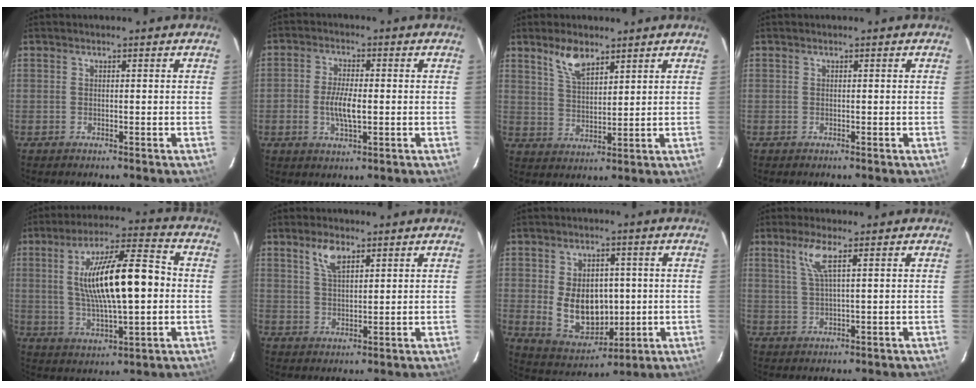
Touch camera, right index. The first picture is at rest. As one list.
[{"total": 5.9, "force": [-0.9, 2.4, 5.3], "torque": [-0.109, 0.002, -0.018]}, {"total": 6.4, "force": [4.5, 2.6, 3.7], "torque": [-0.065, 0.001, 0.090]}, {"total": 0.0}, {"total": 17.3, "force": [1.0, 4.5, 16.7], "torque": [-0.293, 0.012, 0.025]}, {"total": 4.9, "force": [3.0, 2.0, 3.3], "torque": [-0.062, 0.006, 0.059]}, {"total": 11.9, "force": [-0.1, 8.5, 8.4], "torque": [-0.167, -0.005, 0.025]}, {"total": 4.5, "force": [2.2, 0.2, 4.0], "torque": [-0.083, 0.001, 0.047]}]